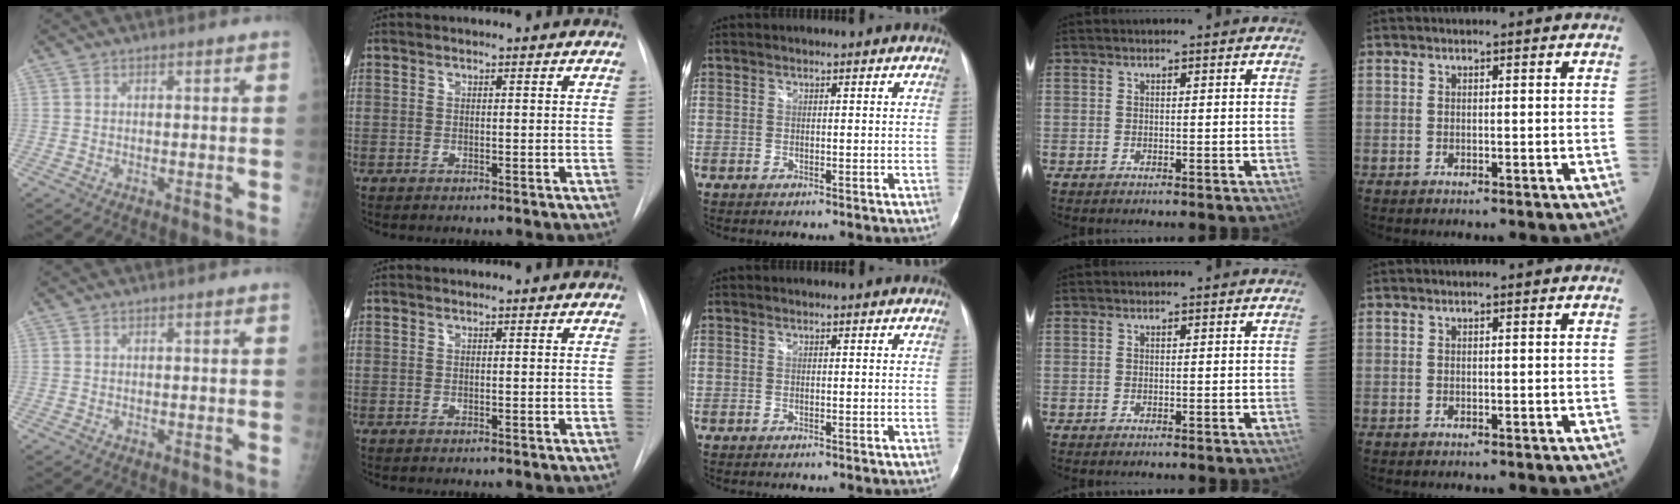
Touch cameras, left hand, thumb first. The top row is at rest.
{}